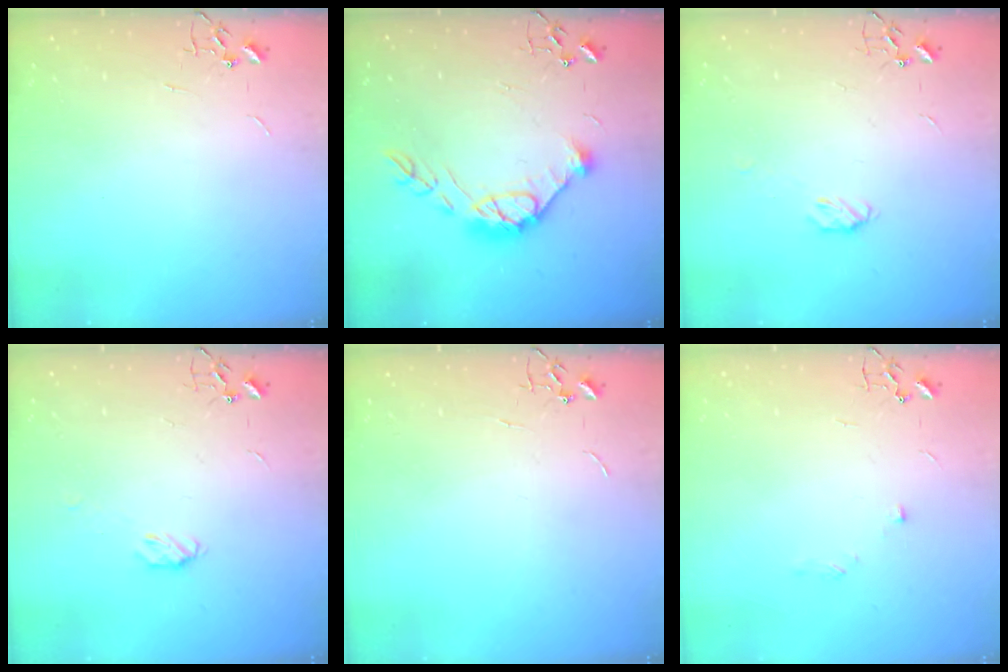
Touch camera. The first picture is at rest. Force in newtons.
{"total": 13.9, "press": 13.9, "slide": 0.9}
{"total": 5.4, "press": 5.4, "slide": 0.7}
{"total": 5.4, "press": 5.4, "slide": 0.7}
{"total": 0.0}
{"total": 5.6, "press": 5.6, "slide": 0.7}